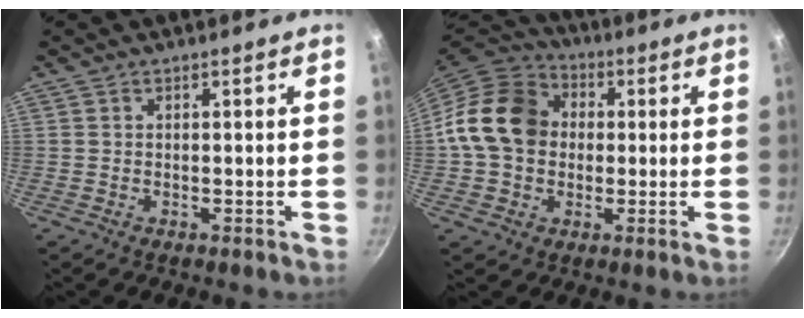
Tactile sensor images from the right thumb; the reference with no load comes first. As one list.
[{"total": 16.0, "force": [1.3, 13.0, 9.3], "torque": [-0.142, 0.029, 0.008]}]